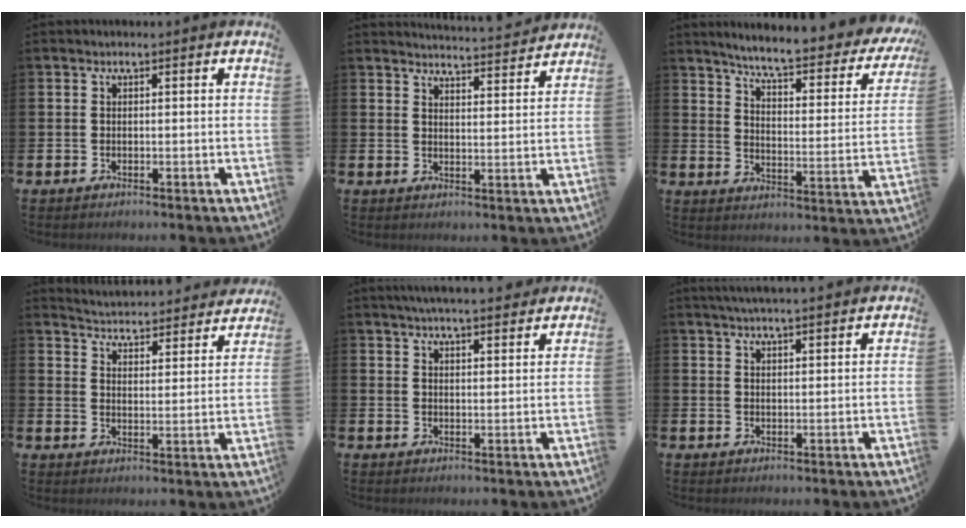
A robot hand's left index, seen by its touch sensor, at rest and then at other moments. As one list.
[{"total": 4.5, "force": [4.5, -0.2, 0.2], "torque": [-0.012, -0.034, 0.078]}, {"total": 6.5, "force": [5.8, 0.6, 2.9], "torque": [-0.075, -0.049, 0.089]}, {"total": 4.7, "force": [4.7, 0.6, 0.2], "torque": [-0.018, -0.046, 0.077]}, {"total": 4.7, "force": [4.6, 0.0, 1.0], "torque": [-0.029, -0.017, 0.083]}, {"total": 3.5, "force": [3.4, -0.1, 0.9], "torque": [-0.023, -0.009, 0.062]}]